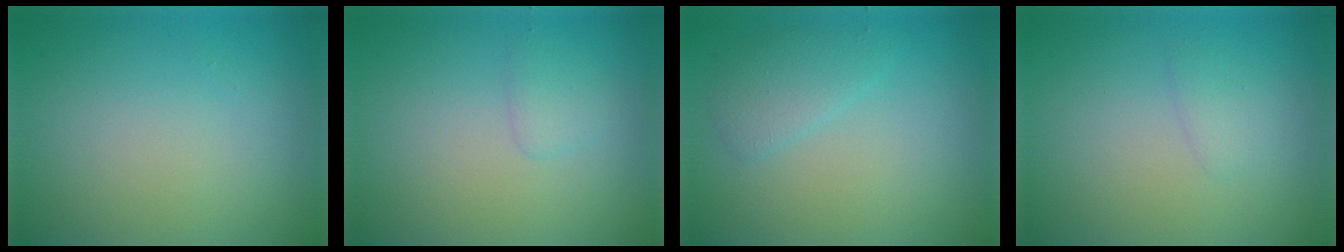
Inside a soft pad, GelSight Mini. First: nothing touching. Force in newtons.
{"total": 1.1, "press": 1.1, "slide": 0.1}
{"total": 2.0, "press": 2.0, "slide": 0.1}
{"total": 1.0, "press": 1.0, "slide": 0.1}